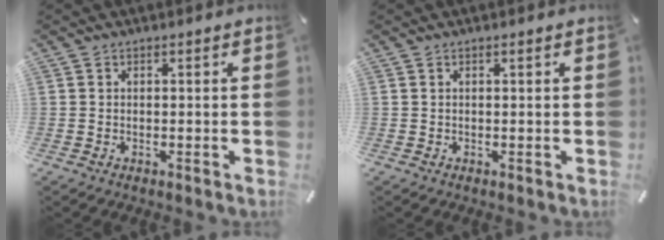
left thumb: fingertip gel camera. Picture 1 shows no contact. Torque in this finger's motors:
{"motor_torque": [0.00, 0.00, 0.04, 0.04, 0.00]}